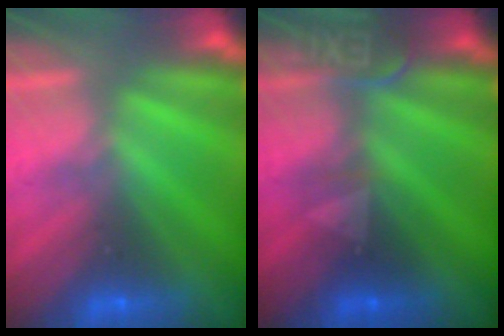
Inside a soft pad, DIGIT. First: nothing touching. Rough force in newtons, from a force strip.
{"total": 2.4}